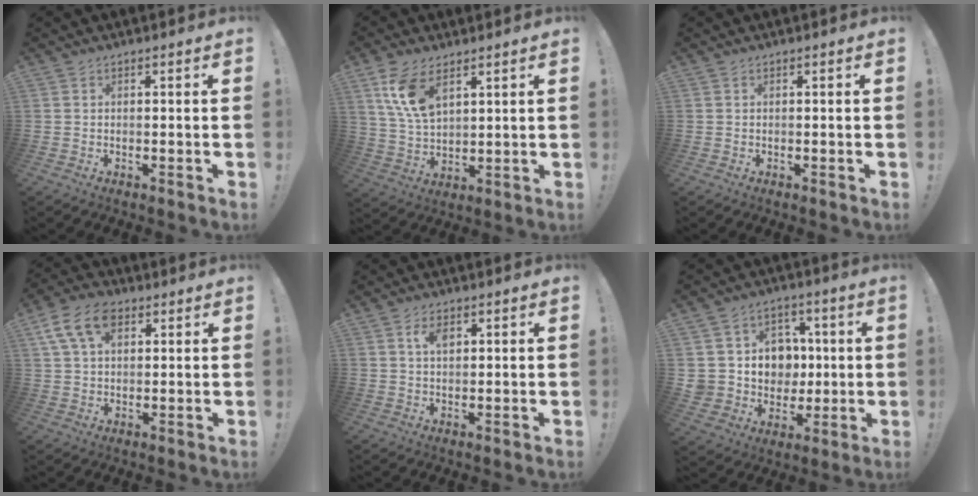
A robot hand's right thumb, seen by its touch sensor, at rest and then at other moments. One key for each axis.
{"total": 11.1, "fx": 6.0, "fy": 5.7, "fz": 7.3, "tx": -0.153, "ty": -0.015, "tz": 0.113}
{"total": 0.0}
{"total": 11.1, "fx": 4.8, "fy": 6.8, "fz": 7.3, "tx": -0.130, "ty": -0.006, "tz": 0.091}
{"total": 3.9, "fx": 1.7, "fy": 1.9, "fz": 3.0, "tx": -0.047, "ty": 0.000, "tz": 0.025}
{"total": 11.5, "fx": 0.8, "fy": 11.1, "fz": 2.7, "tx": -0.031, "ty": -0.002, "tz": 0.047}